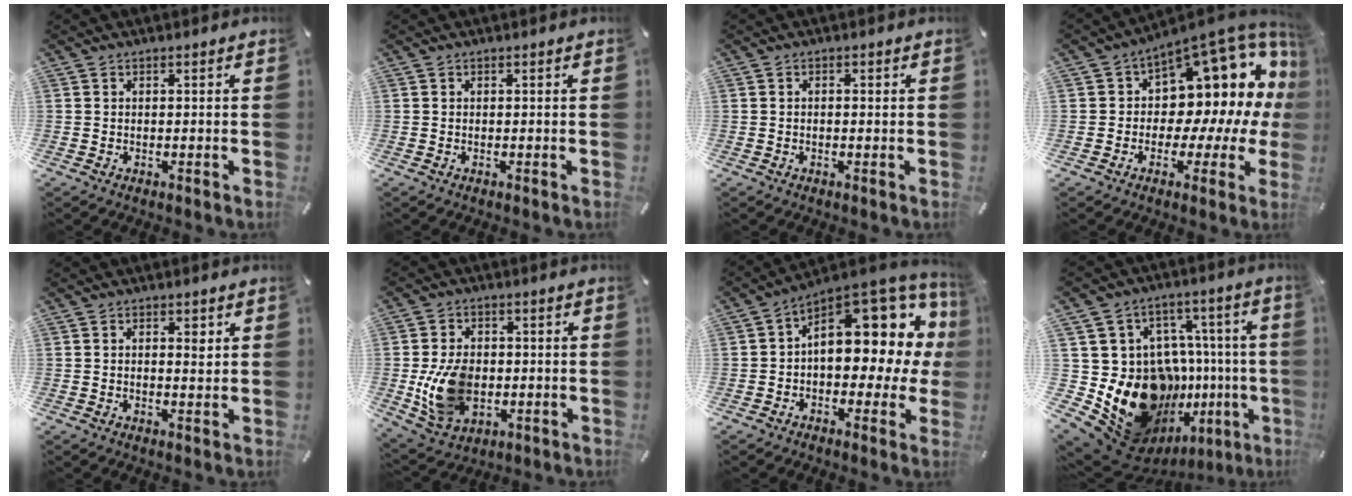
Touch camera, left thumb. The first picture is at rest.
{"total": 0.0}
{"total": 0.8, "force": [-0.2, 0.4, 0.7], "torque": [-0.014, 0.001, -0.004]}
{"total": 14.4, "force": [7.3, 8.9, 8.7], "torque": [-0.106, -0.090, 0.123]}
{"total": 2.4, "force": [0.6, 1.3, 2.0], "torque": [-0.017, -0.005, 0.004]}
{"total": 12.6, "force": [-1.7, 9.3, 8.3], "torque": [-0.159, 0.000, -0.025]}
{"total": 18.3, "force": [6.0, 9.9, 14.1], "torque": [-0.167, -0.062, 0.098]}
{"total": 23.4, "force": [-8.1, 17.2, 13.6], "torque": [-0.220, 0.010, -0.082]}